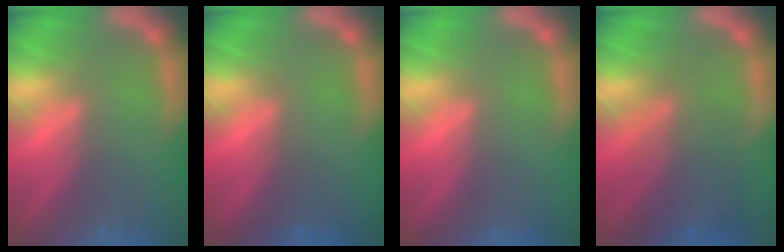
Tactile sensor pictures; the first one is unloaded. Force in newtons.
{"total": 0.9}
{"total": 0.0}
{"total": 5.5}